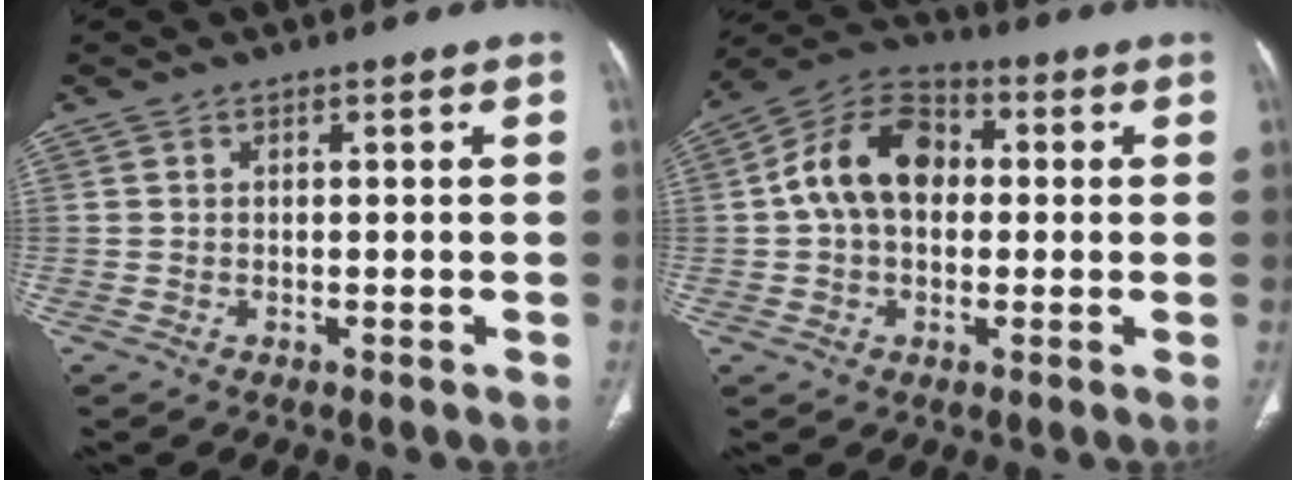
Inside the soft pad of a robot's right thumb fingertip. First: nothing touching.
{"total": 13.0, "force": [1.0, 9.1, 9.2], "torque": [-0.149, 0.030, 0.005]}